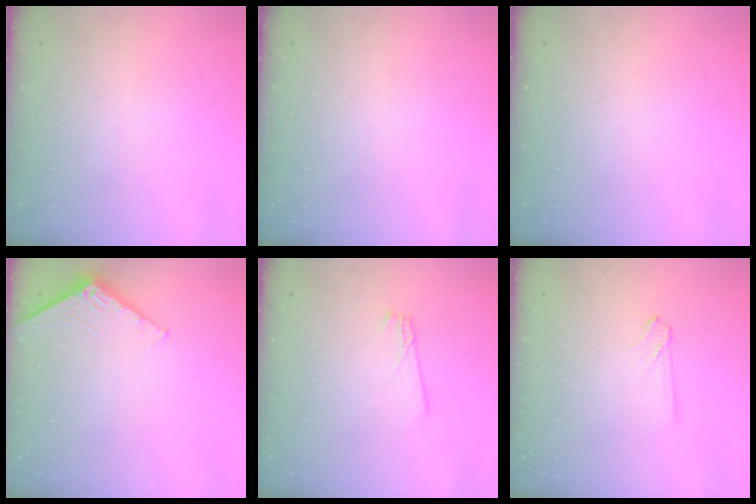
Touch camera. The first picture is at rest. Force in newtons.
{"total": 0.0}
{"total": 0.0}
{"total": 2.4, "press": 2.4, "slide": 0.2}
{"total": 1.3, "press": 1.3, "slide": 0.1}
{"total": 0.8, "press": 0.8, "slide": 0.0}